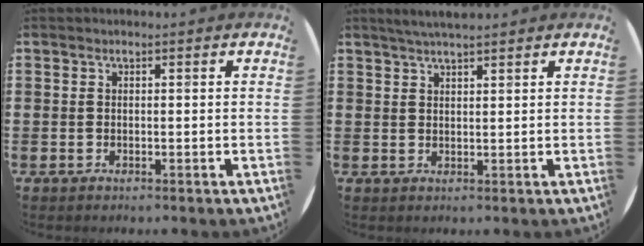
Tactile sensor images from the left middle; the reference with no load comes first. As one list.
[{"total": 2.6, "force": [2.4, 0.1, 1.0], "torque": [-0.022, 0.003, 0.044]}]